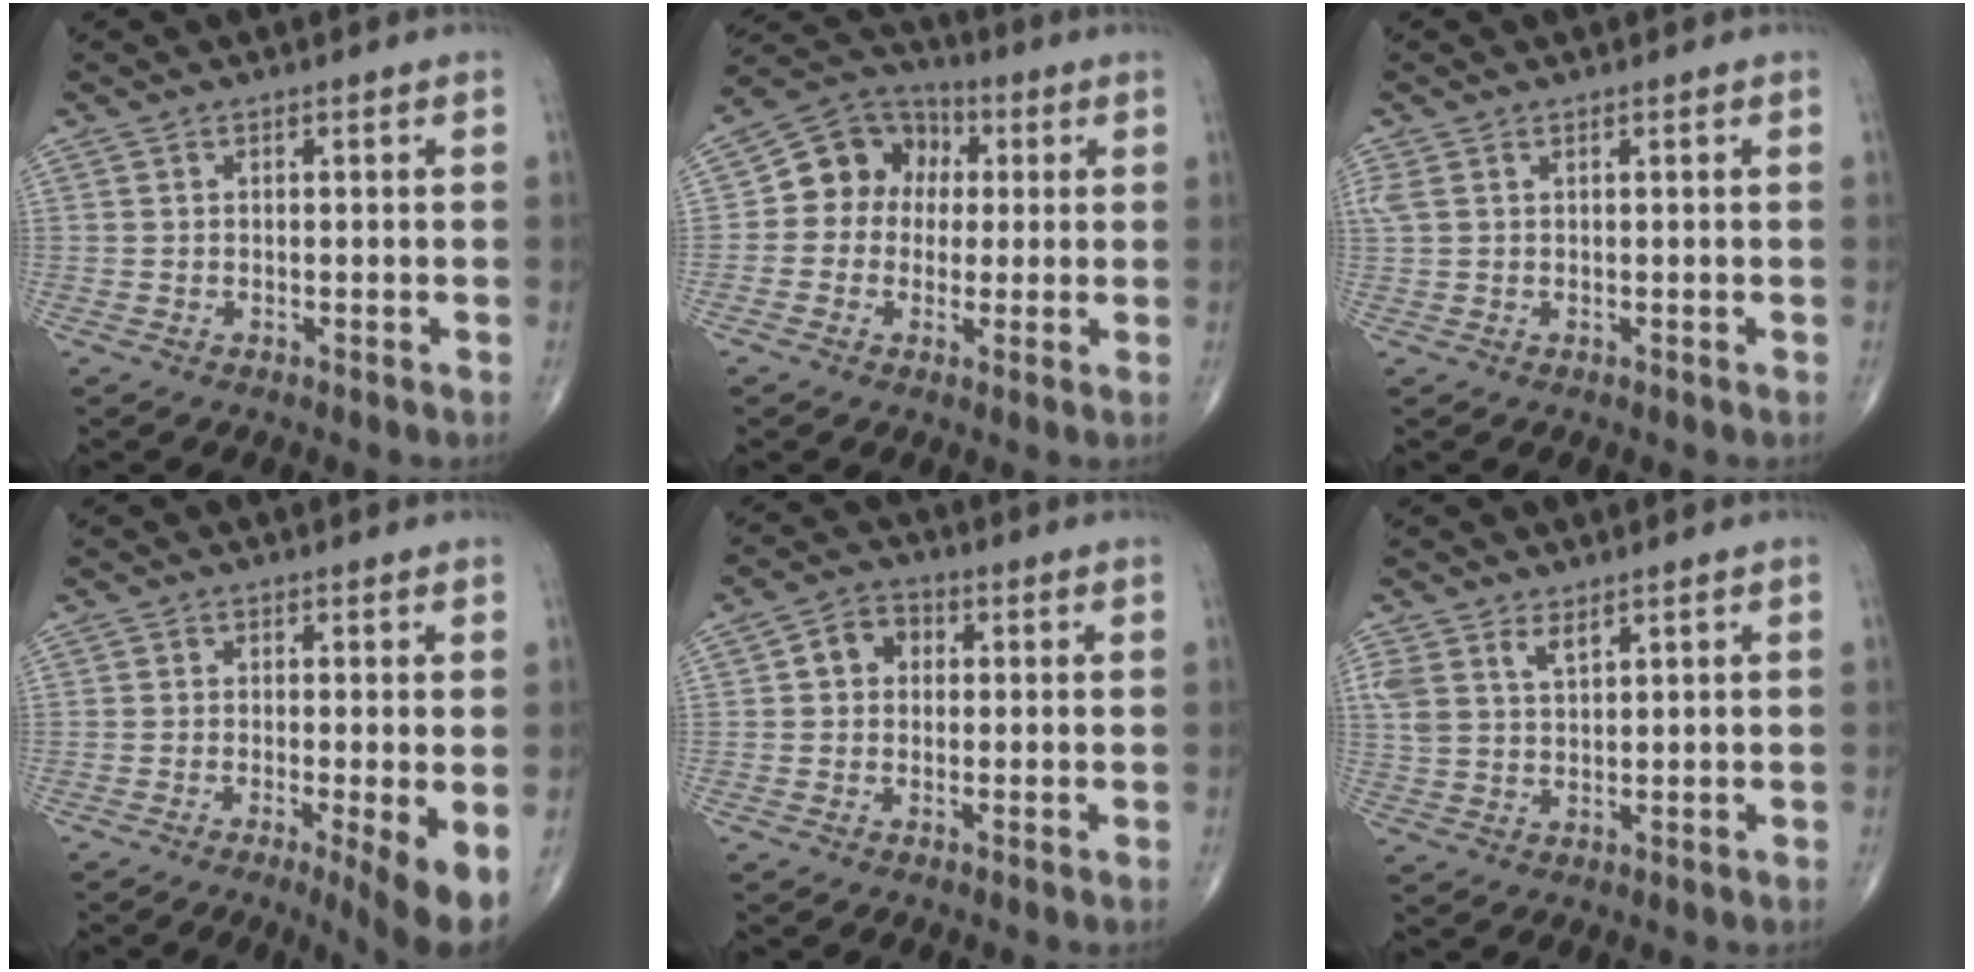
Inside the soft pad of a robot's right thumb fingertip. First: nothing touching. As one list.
[{"total": 11.1, "force": [1.2, 9.6, 5.5], "torque": [-0.055, 0.025, 0.005]}, {"total": 1.8, "force": [0.9, 0.9, 1.3], "torque": [-0.049, 0.017, 0.029]}, {"total": 6.8, "force": [-2.0, 1.0, 6.4], "torque": [-0.102, -0.020, -0.036]}, {"total": 4.8, "force": [0.7, 4.0, 2.6], "torque": [-0.024, 0.014, 0.003]}, {"total": 4.7, "force": [3.0, 2.2, 2.9], "torque": [-0.053, -0.014, 0.065]}]